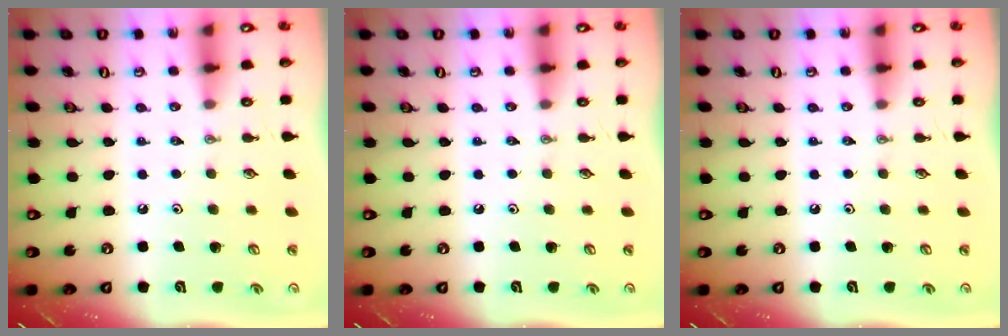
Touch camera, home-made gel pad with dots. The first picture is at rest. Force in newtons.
{"total": 0.0}
{"total": 0.0}